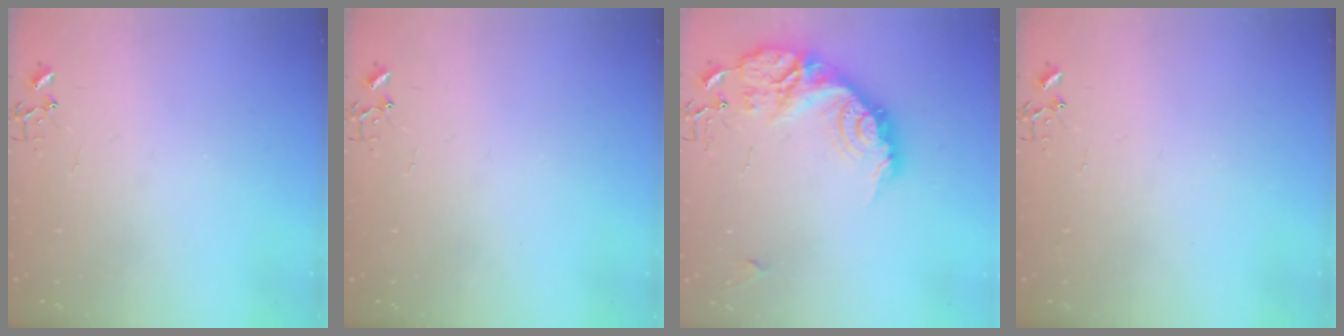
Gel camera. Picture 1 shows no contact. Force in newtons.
{"total": 0.0}
{"total": 19.4, "press": 19.4, "slide": 0.6}
{"total": 0.0}